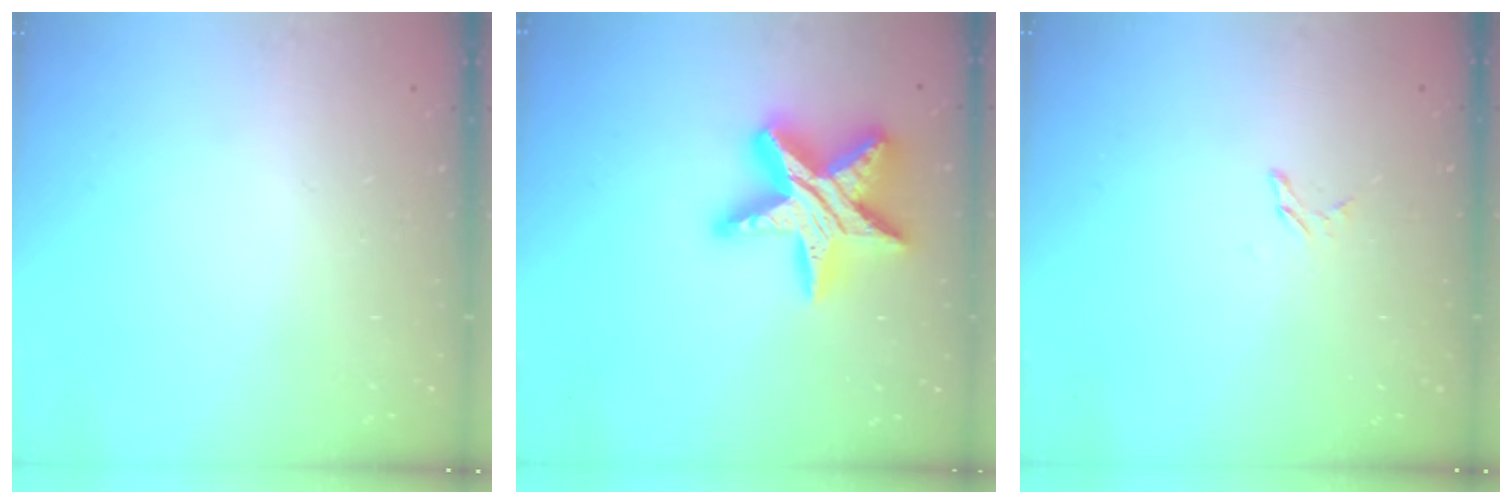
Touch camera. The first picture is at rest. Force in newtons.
{"total": 19.7, "press": 19.7, "slide": 1.5}
{"total": 2.4, "press": 2.4, "slide": 0.2}